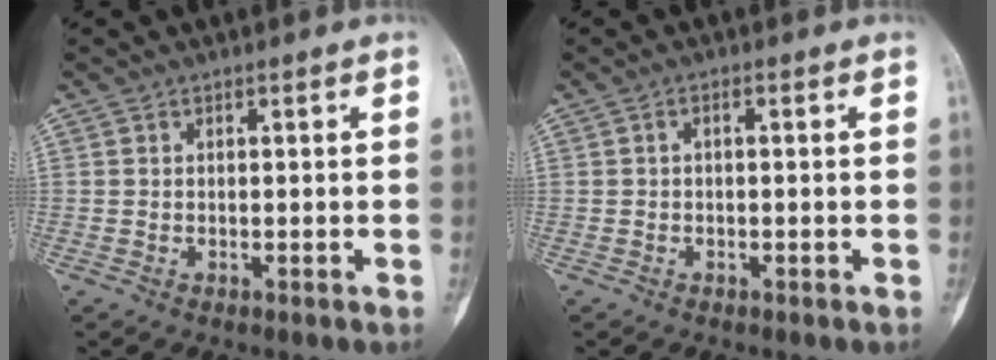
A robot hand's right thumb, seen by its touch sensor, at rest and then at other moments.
{"total": 0.9, "force": [0.0, 0.4, 0.8], "torque": [-0.013, 0.008, -0.003]}